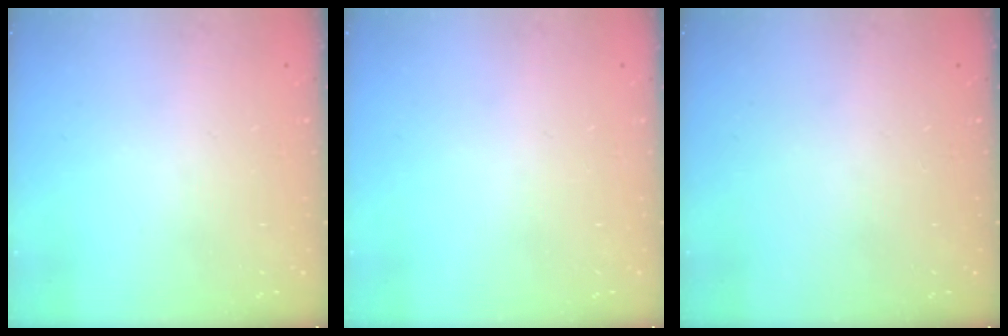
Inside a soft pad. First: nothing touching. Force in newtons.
{"total": 0.0}
{"total": 0.0}